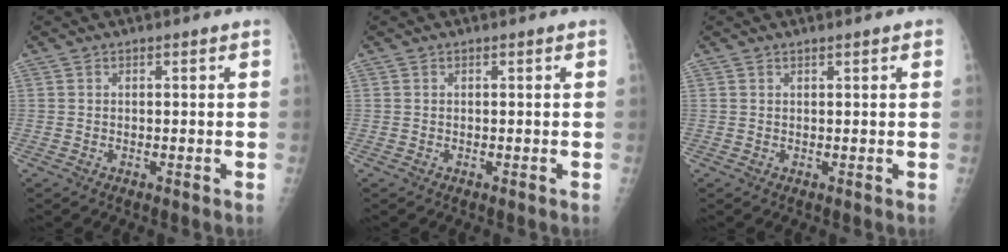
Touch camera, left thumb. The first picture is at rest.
{"total": 0.0}
{"total": 1.0, "force": [0.7, 0.1, 0.7], "torque": [-0.009, 0.000, 0.009]}